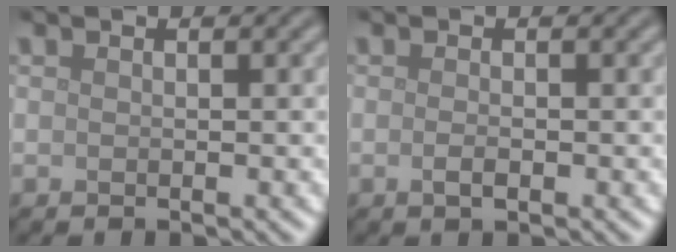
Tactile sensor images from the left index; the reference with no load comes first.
{"total": 1.1, "force": [-0.4, 0.4, 1.0], "torque": [-0.022, -0.003, -0.008]}